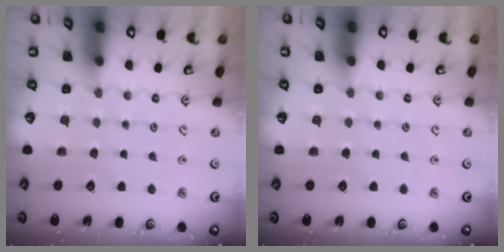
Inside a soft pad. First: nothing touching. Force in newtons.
{"total": 0.0}